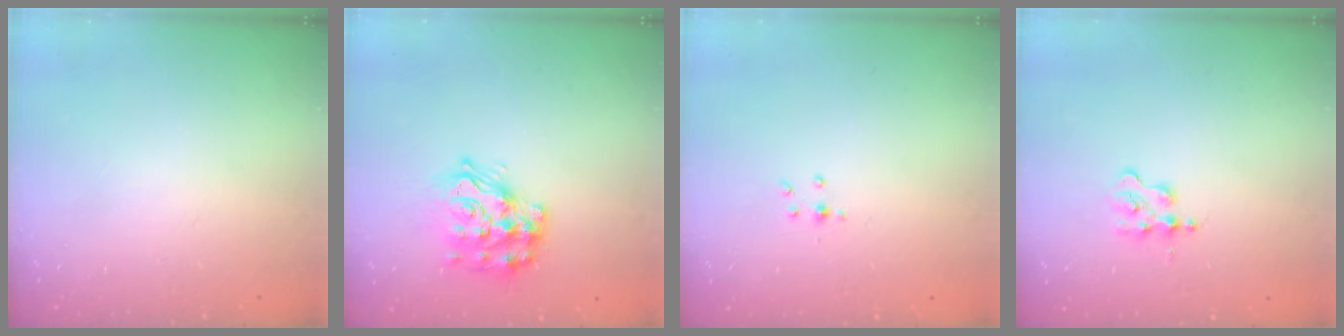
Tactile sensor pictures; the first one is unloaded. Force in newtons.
{"total": 16.0, "press": 16.0, "slide": 1.0}
{"total": 3.0, "press": 2.8, "slide": 0.9}
{"total": 1.9, "press": 1.9, "slide": 0.2}